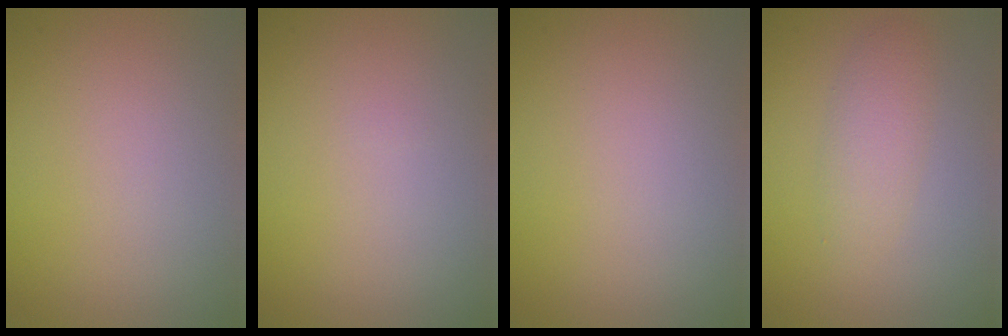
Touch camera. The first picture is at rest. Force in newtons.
{"total": 0.0}
{"total": 0.0}
{"total": 2.1, "press": 2.1, "slide": 0.1}